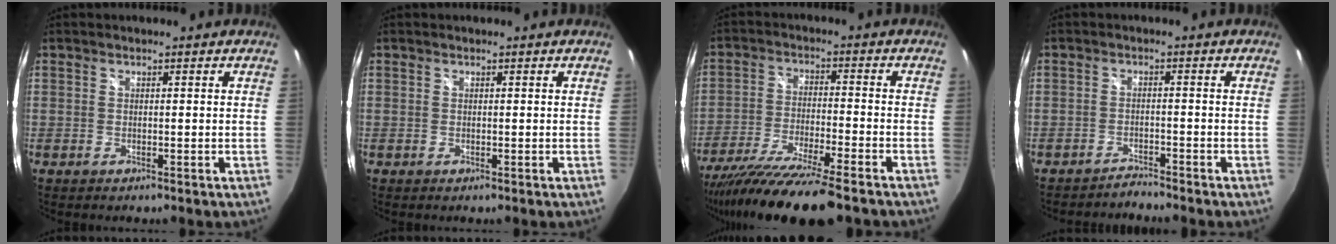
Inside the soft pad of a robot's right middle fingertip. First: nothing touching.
{"total": 0.0}
{"total": 16.3, "force": [-13.5, 0.5, 9.2], "torque": [-0.181, -0.042, -0.230]}
{"total": 2.5, "force": [-2.5, -0.1, -0.1], "torque": [-0.006, 0.000, -0.045]}